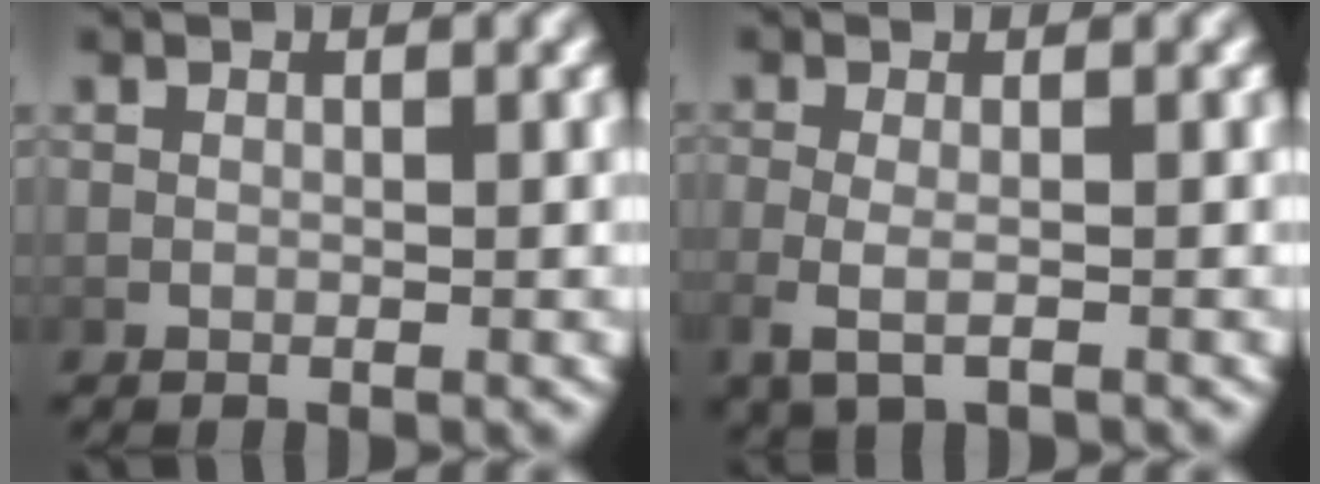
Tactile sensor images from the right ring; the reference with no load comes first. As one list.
[{"total": 2.5, "force": [-1.0, 0.8, 2.2], "torque": [-0.063, -0.012, -0.010]}]